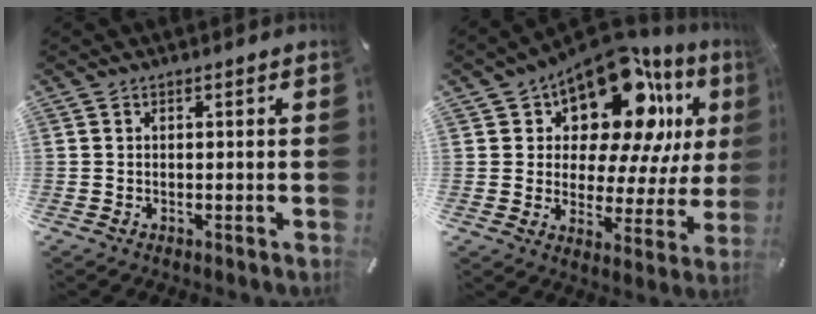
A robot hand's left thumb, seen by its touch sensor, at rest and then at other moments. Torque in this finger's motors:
{"motor_torque": [1.02, 1.60, 1.88, -0.89, 0.21]}